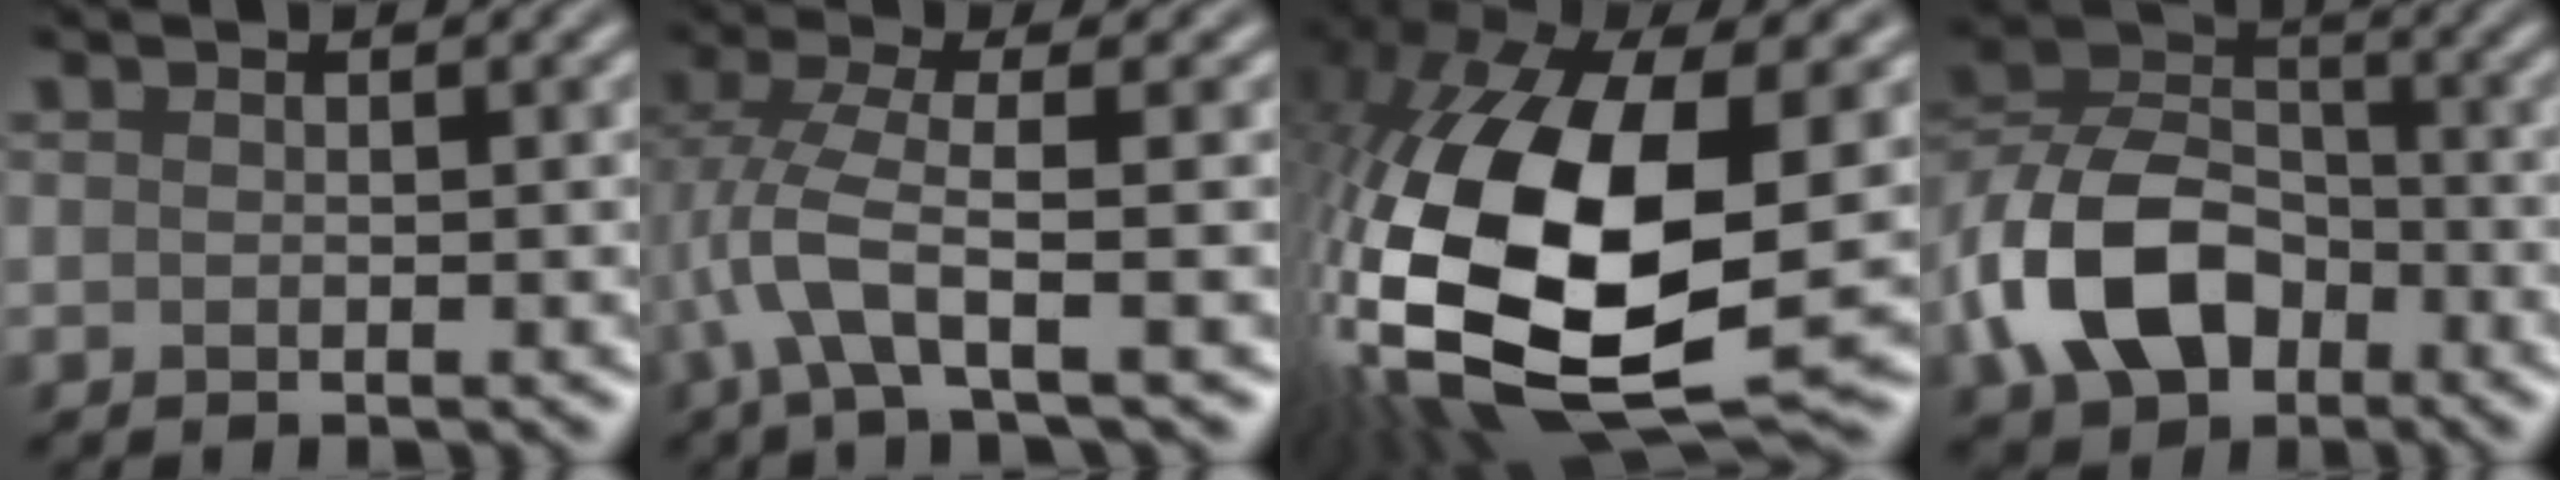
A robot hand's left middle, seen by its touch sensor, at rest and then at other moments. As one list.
[{"total": 4.4, "force": [-1.0, 0.9, 4.2], "torque": [-0.096, 0.011, -0.025]}, {"total": 19.2, "force": [-1.6, 9.4, 16.7], "torque": [-0.384, -0.026, -0.019]}, {"total": 9.4, "force": [-3.8, 6.4, 5.7], "torque": [-0.111, 0.011, -0.085]}]